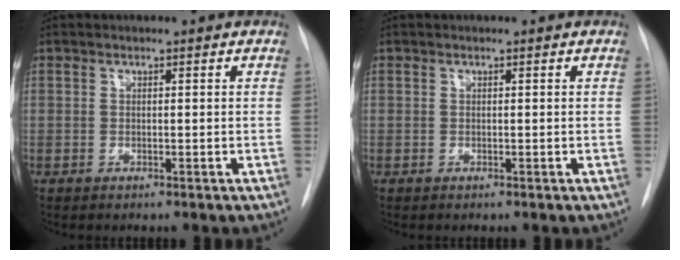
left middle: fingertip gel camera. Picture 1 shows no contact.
{"total": 0.0}